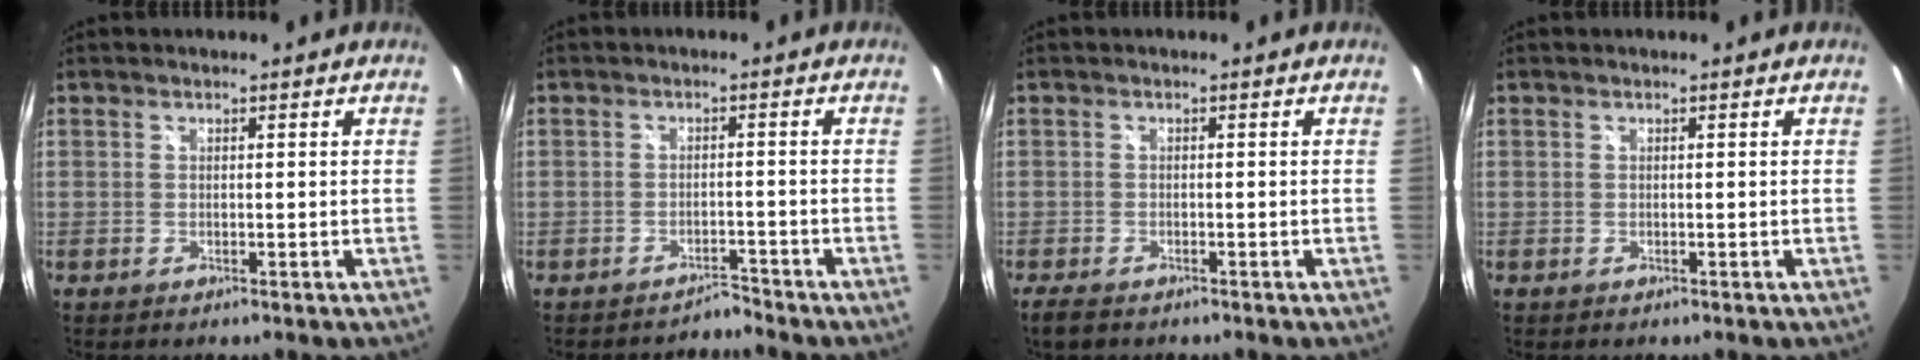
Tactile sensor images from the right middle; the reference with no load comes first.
{"total": 2.3, "force": [-2.2, 0.2, -0.6], "torque": [0.008, 0.007, -0.038]}
{"total": 3.3, "force": [-2.6, 1.2, 1.6], "torque": [-0.039, -0.014, -0.049]}
{"total": 0.0}